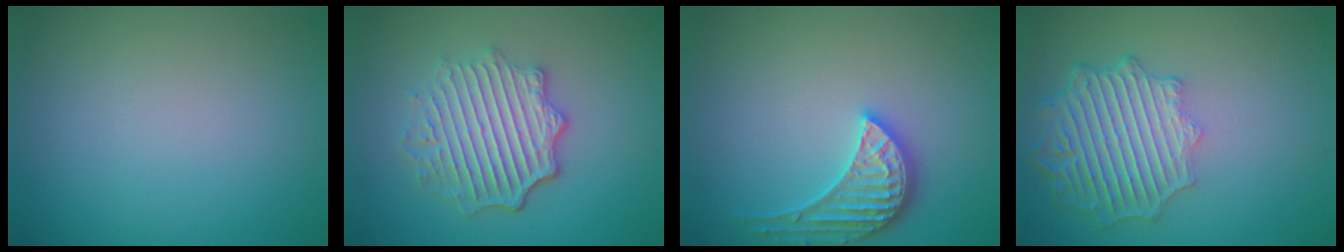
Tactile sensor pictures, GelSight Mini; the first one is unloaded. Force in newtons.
{"total": 5.7, "press": 4.4, "slide": 3.5}
{"total": 3.4, "press": 3.3, "slide": 0.6}
{"total": 6.7, "press": 5.2, "slide": 4.3}